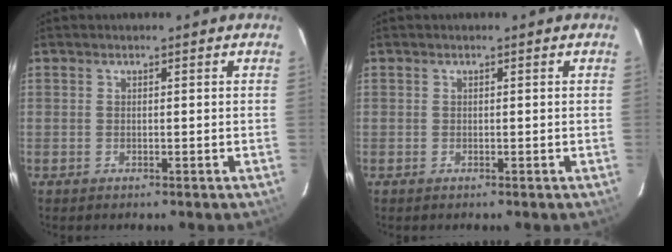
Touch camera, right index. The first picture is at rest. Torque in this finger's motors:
{"motor_torque": [0.12, -0.07, 0.08, 0.01]}